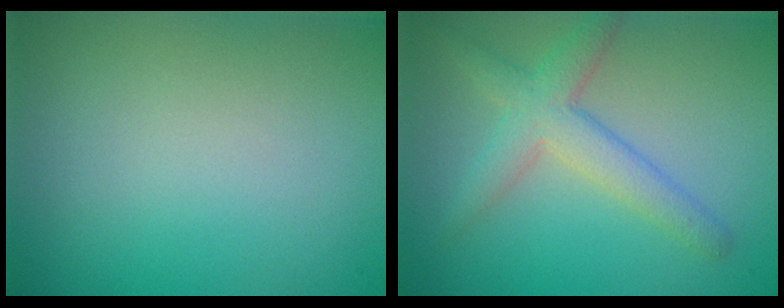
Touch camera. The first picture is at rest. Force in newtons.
{"total": 3.9, "press": 3.9, "slide": 0.2}